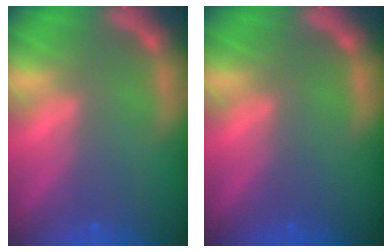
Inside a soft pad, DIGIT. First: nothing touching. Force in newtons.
{"total": 0.0}